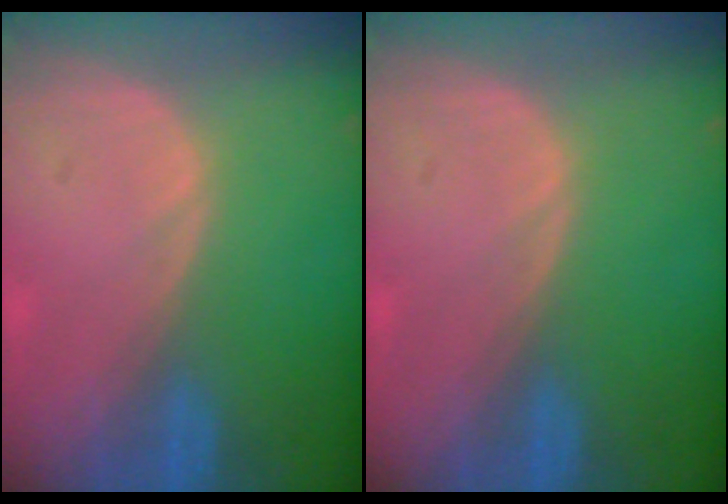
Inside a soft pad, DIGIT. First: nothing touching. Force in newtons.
{"total": 0.0}